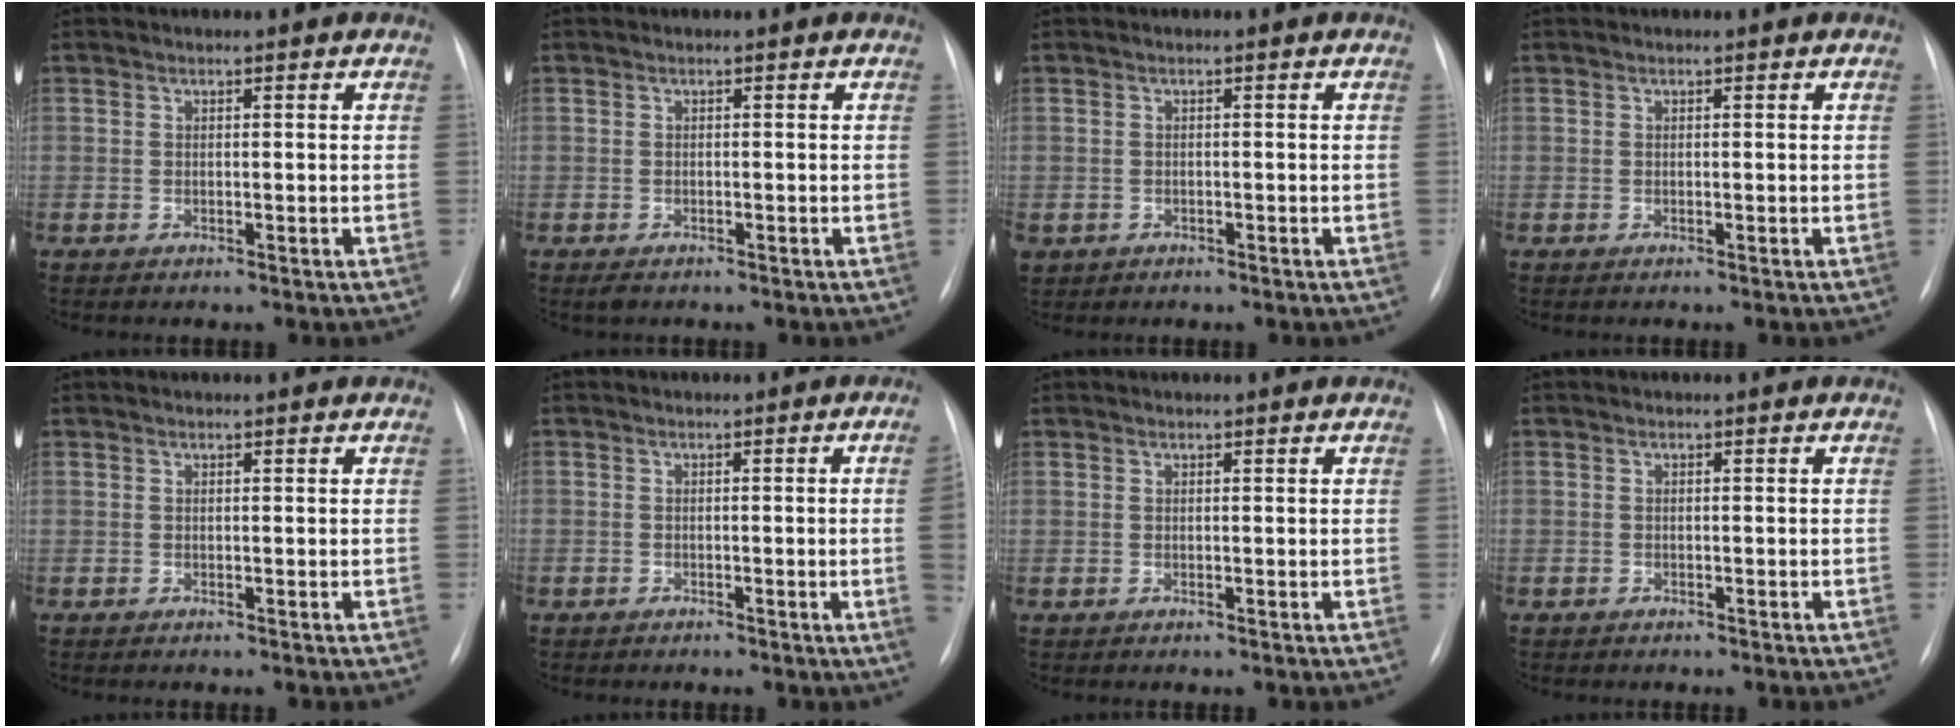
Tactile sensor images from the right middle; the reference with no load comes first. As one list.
[{"total": 1.3, "force": [-0.9, 0.7, 0.6], "torque": [-0.012, -0.001, -0.008]}, {"total": 2.0, "force": [-1.0, 1.7, 0.4], "torque": [-0.009, 0.001, -0.011]}, {"total": 0.0}, {"total": 0.0}, {"total": 3.1, "force": [-0.7, -0.4, 3.0], "torque": [-0.040, 0.000, -0.012]}, {"total": 0.0}, {"total": 0.8, "force": [-0.5, 0.6, 0.1], "torque": [-0.008, 0.004, -0.008]}]